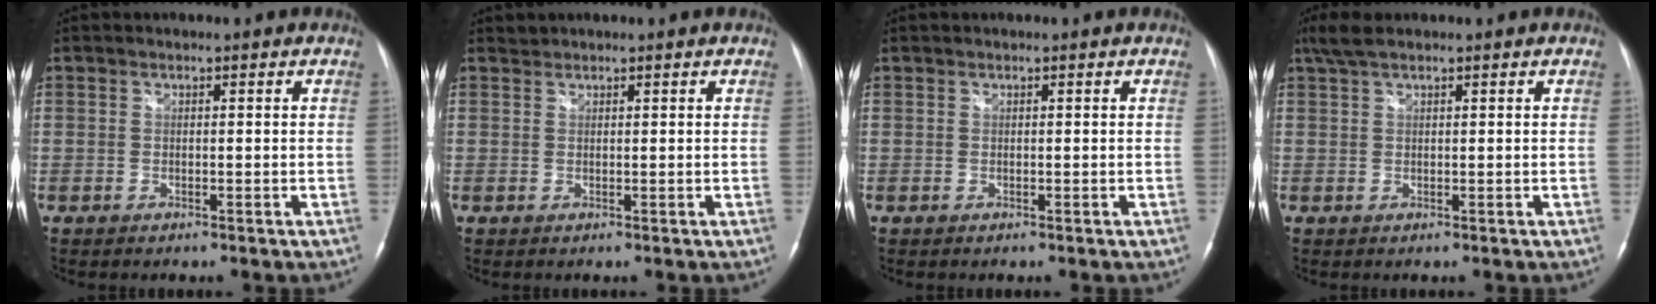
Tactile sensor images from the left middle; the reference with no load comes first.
{"total": 0.7, "force": [0.6, 0.0, -0.2], "torque": [0.000, 0.005, 0.012]}
{"total": 0.0}
{"total": 3.0, "force": [2.3, 0.6, 1.9], "torque": [-0.050, 0.019, 0.050]}